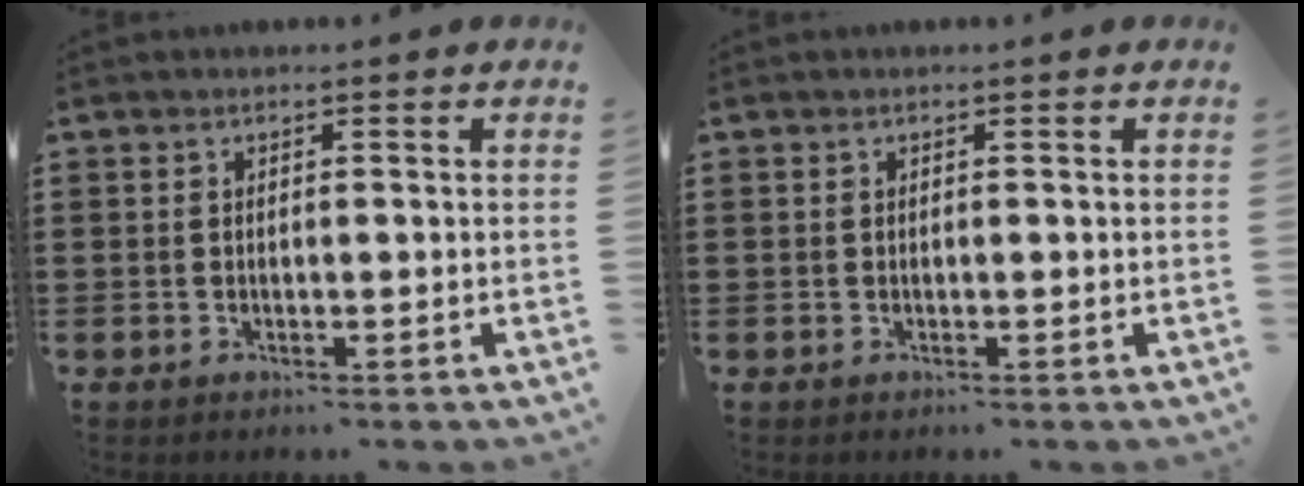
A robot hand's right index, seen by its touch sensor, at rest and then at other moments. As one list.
[{"total": 0.0}]